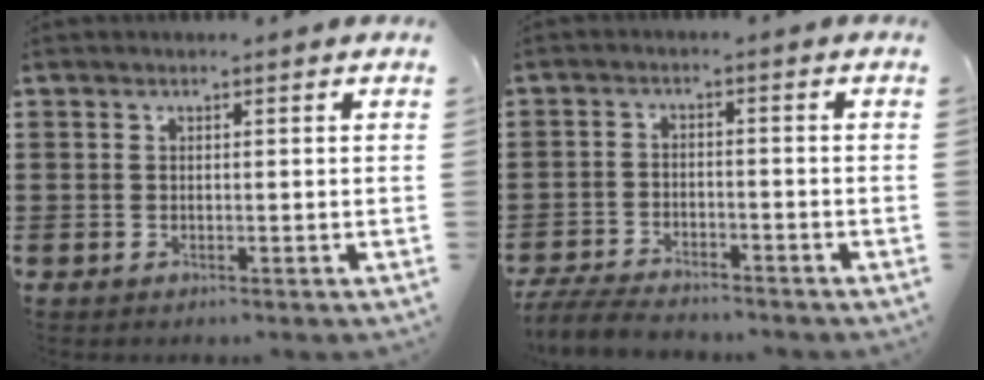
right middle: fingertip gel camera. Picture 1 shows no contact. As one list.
[{"total": 4.8, "force": [-4.6, 0.7, 1.2], "torque": [-0.040, -0.004, -0.095]}]